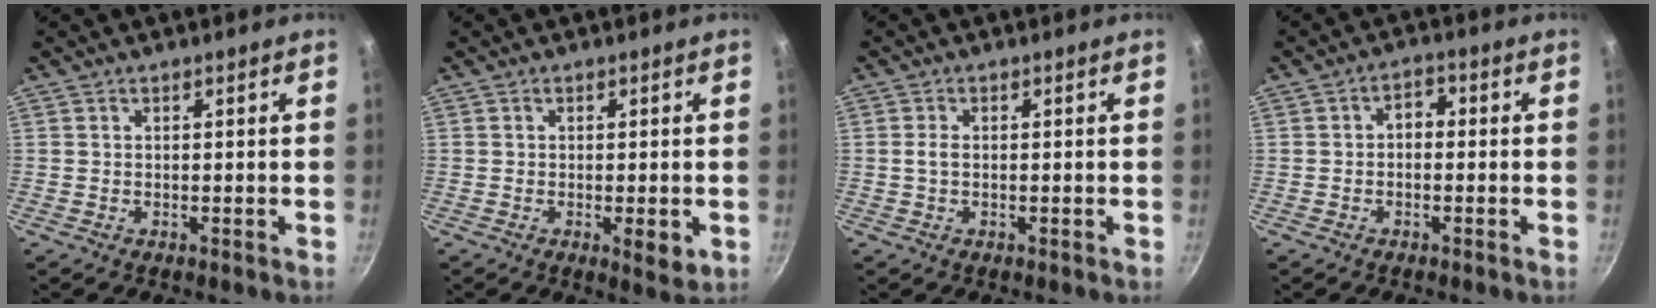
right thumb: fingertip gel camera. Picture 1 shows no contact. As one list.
[{"total": 3.8, "force": [-0.9, 1.2, 3.5], "torque": [-0.047, -0.009, -0.012]}, {"total": 1.6, "force": [-0.1, 1.0, 1.3], "torque": [-0.026, 0.001, -0.003]}, {"total": 3.0, "force": [-0.3, 2.1, 2.1], "torque": [-0.019, 0.016, -0.017]}]